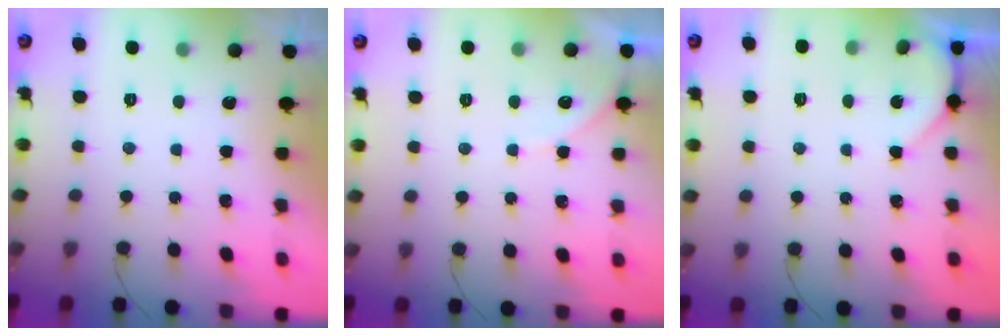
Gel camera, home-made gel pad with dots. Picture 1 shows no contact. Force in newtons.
{"total": 3.8, "press": 3.7, "slide": 0.6}
{"total": 1.8, "press": 1.8, "slide": 0.2}